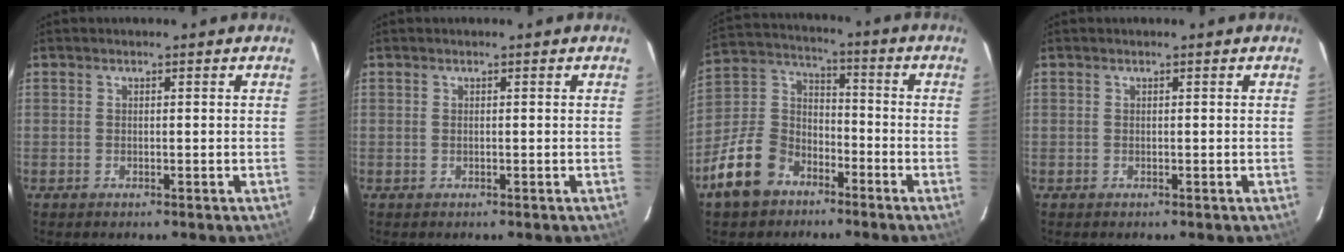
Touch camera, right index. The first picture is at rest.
{"total": 0.0}
{"total": 14.5, "force": [-8.7, 9.7, 6.3], "torque": [-0.156, 0.039, -0.150]}
{"total": 0.0}